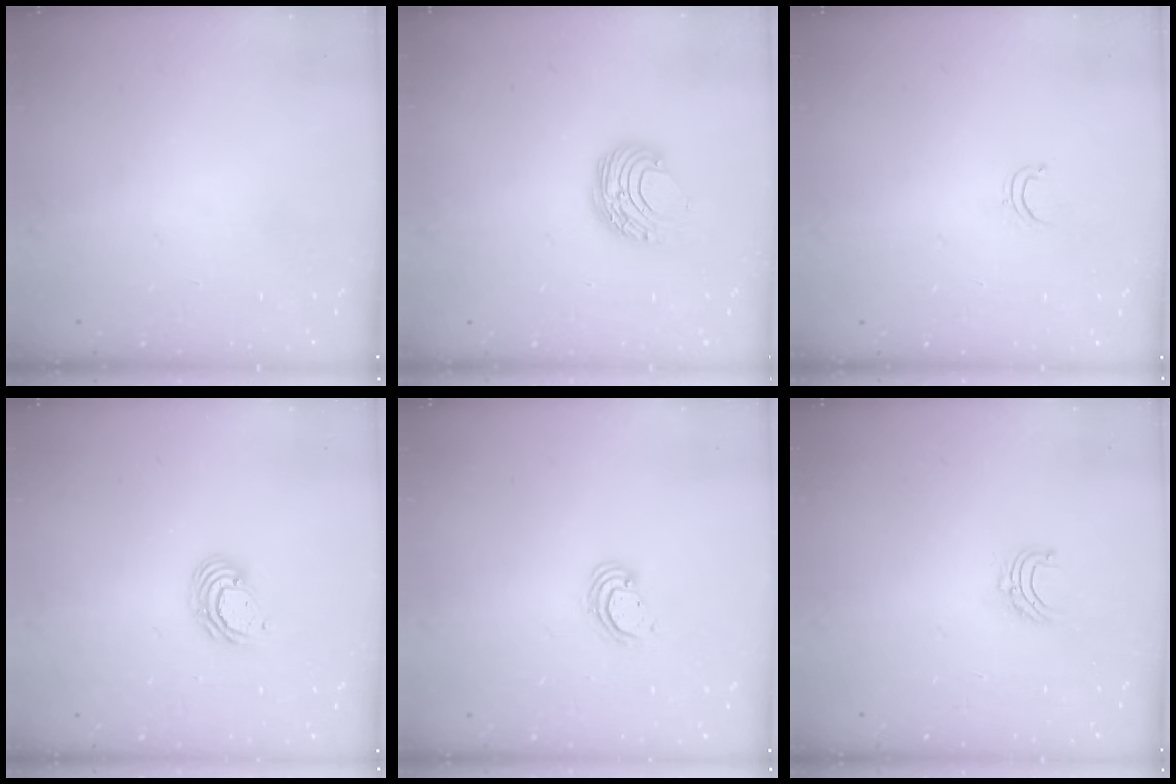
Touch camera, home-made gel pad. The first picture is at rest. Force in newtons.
{"total": 8.5, "press": 8.5, "slide": 0.4}
{"total": 3.3, "press": 3.2, "slide": 0.3}
{"total": 5.4, "press": 5.4, "slide": 0.2}
{"total": 2.8, "press": 2.8, "slide": 0.2}
{"total": 5.3, "press": 5.3, "slide": 0.5}